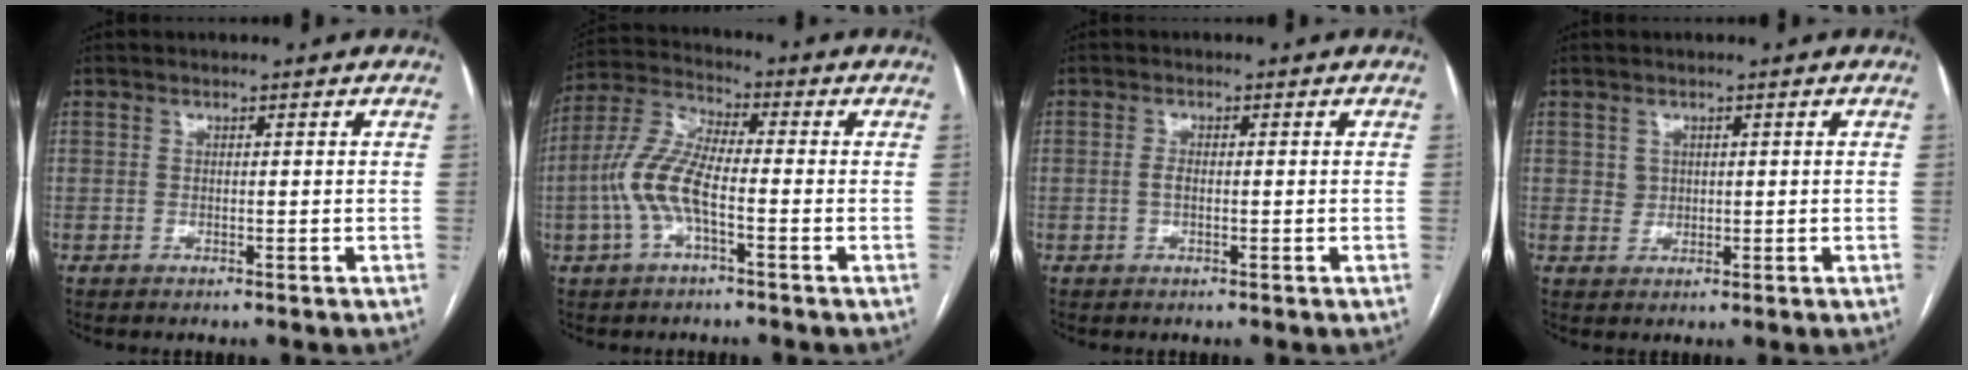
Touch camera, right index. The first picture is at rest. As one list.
[{"total": 9.5, "force": [-2.4, 2.8, 8.7], "torque": [-0.204, 0.014, -0.053]}, {"total": 1.3, "force": [-0.2, 0.6, 1.1], "torque": [-0.024, 0.003, -0.002]}, {"total": 1.7, "force": [0.5, 1.5, 0.3], "torque": [-0.001, -0.001, 0.009]}]